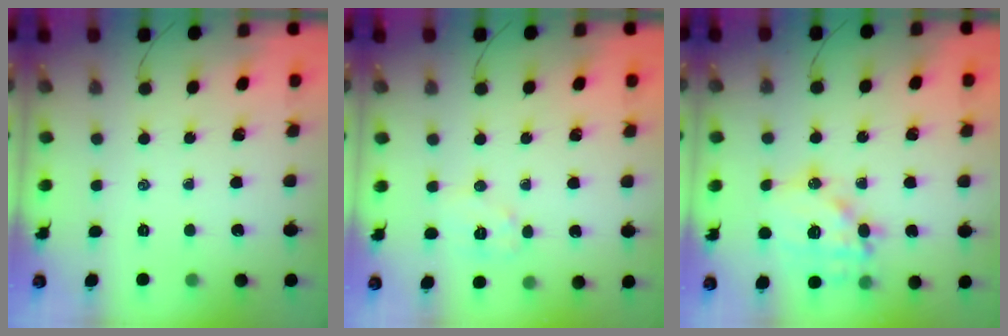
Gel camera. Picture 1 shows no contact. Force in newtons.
{"total": 6.5, "press": 6.5, "slide": 0.7}
{"total": 15.2, "press": 14.9, "slide": 3.2}